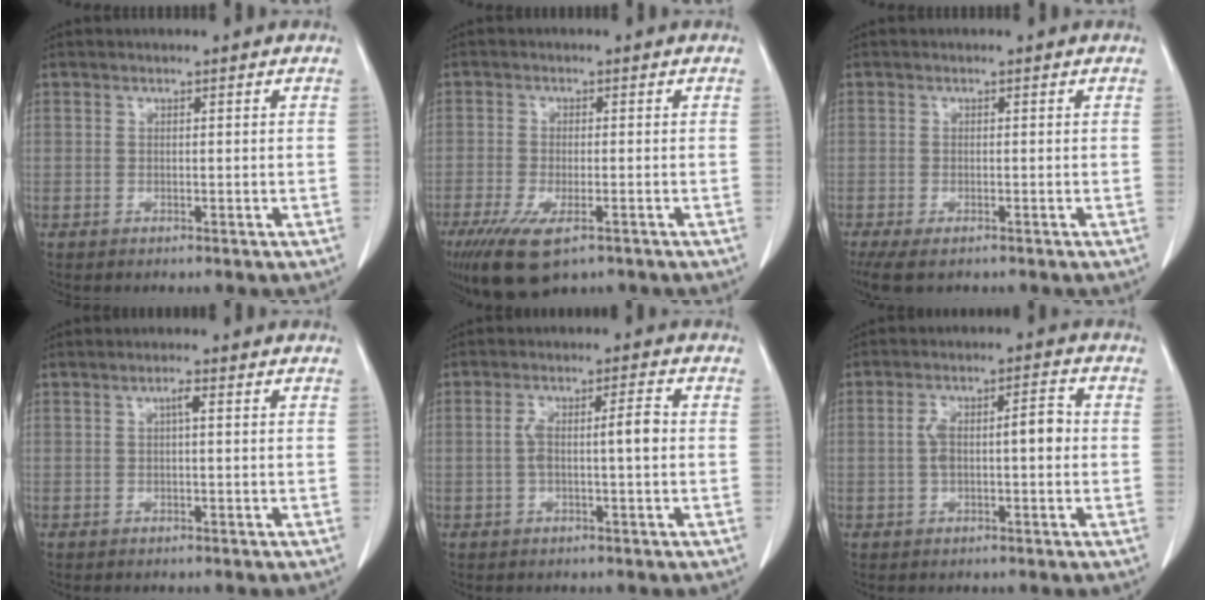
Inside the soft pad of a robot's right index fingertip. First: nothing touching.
{"total": 8.9, "force": [-5.4, 2.9, 6.4], "torque": [-0.112, -0.021, -0.086]}
{"total": 5.7, "force": [-4.0, 2.1, 3.4], "torque": [-0.064, -0.016, -0.065]}
{"total": 1.4, "force": [0.3, 0.2, 1.3], "torque": [-0.025, 0.004, 0.005]}
{"total": 5.4, "force": [-0.2, 0.9, 5.3], "torque": [-0.105, 0.021, -0.002]}
{"total": 6.8, "force": [-0.1, 2.2, 6.4], "torque": [-0.124, 0.031, -0.002]}